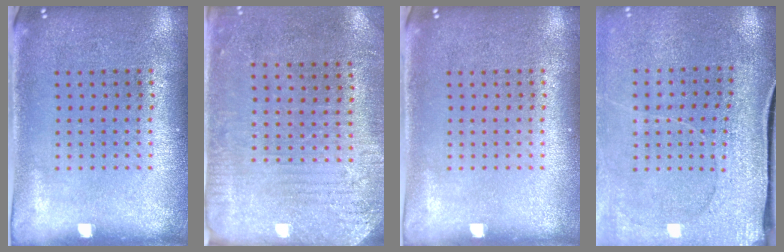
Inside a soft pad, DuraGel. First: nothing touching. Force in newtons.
{"total": 2.8, "press": 2.4, "slide": 1.4}
{"total": 0.0}
{"total": 3.0, "press": 2.8, "slide": 1.1}